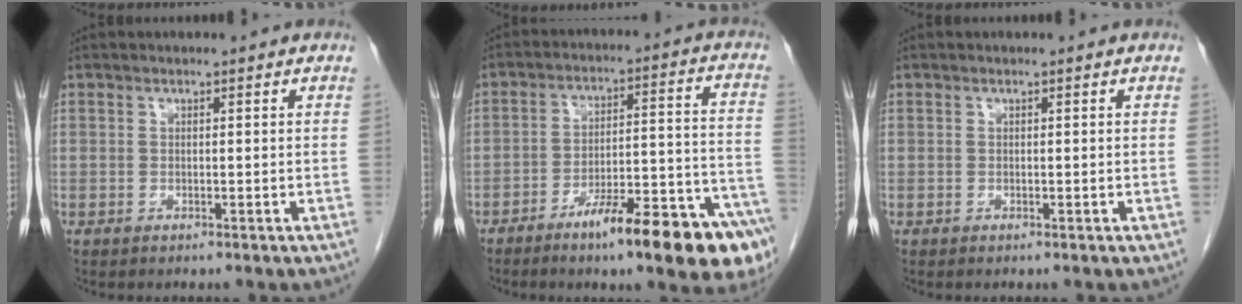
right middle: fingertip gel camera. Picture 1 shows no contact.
{"total": 17.9, "force": [-11.4, 1.6, 13.6], "torque": [-0.135, 0.025, -0.170]}
{"total": 0.0}